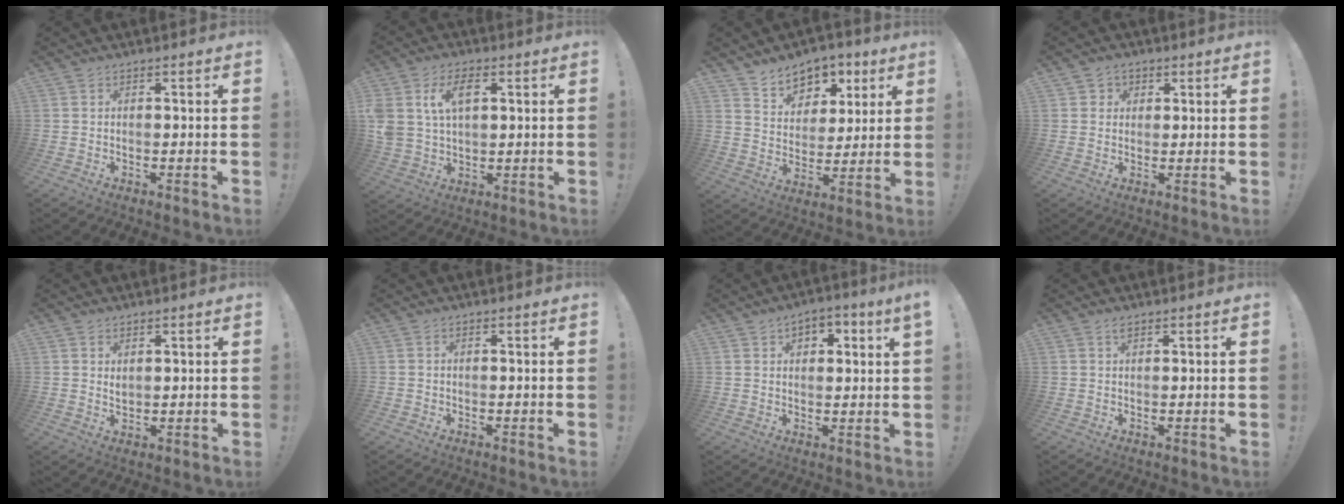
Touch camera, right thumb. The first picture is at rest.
{"total": 9.5, "force": [3.4, 6.1, 6.4], "torque": [-0.121, -0.002, 0.060]}
{"total": 9.9, "force": [6.6, 7.0, 2.2], "torque": [-0.026, -0.050, 0.127]}
{"total": 2.9, "force": [1.0, 2.7, 0.3], "torque": [0.000, -0.003, 0.016]}
{"total": 2.0, "force": [1.3, 1.3, 0.8], "torque": [-0.002, -0.011, 0.021]}
{"total": 0.6, "force": [-0.4, 0.4, -0.1], "torque": [0.002, 0.000, -0.007]}
{"total": 4.0, "force": [1.8, 2.2, 2.8], "torque": [-0.034, 0.001, 0.029]}
{"total": 0.5, "force": [0.4, 0.1, 0.3], "torque": [-0.005, 0.001, 0.007]}